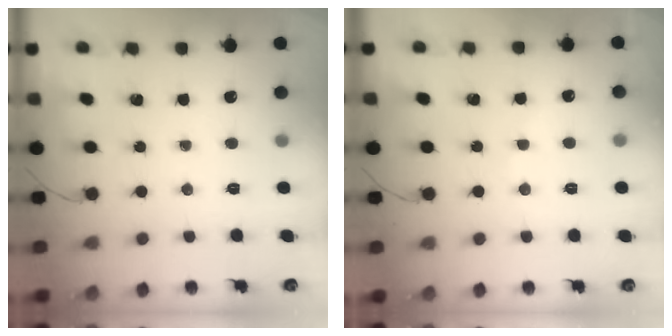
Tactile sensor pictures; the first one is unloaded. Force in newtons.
{"total": 4.3, "press": 4.2, "slide": 0.8}